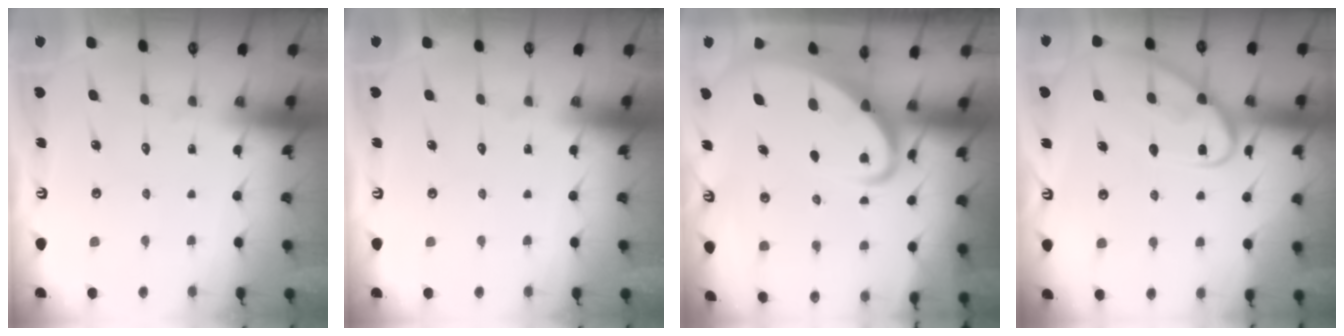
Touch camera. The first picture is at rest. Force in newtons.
{"total": 0.0}
{"total": 5.7, "press": 5.6, "slide": 0.6}
{"total": 11.4, "press": 11.4, "slide": 1.1}